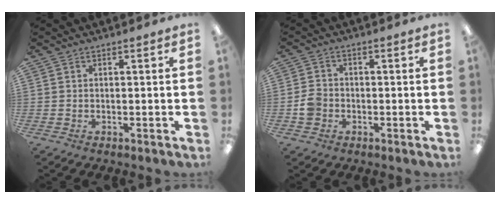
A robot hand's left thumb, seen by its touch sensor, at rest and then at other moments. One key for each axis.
{"total": 4.2, "fx": -1.2, "fy": 3.7, "fz": 1.7, "tx": -0.027, "ty": 0.009, "tz": -0.019}